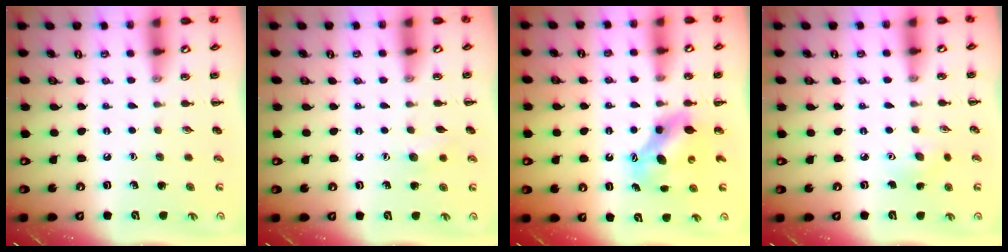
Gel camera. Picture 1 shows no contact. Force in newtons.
{"total": 5.3, "press": 5.2, "slide": 1.3}
{"total": 6.5, "press": 6.4, "slide": 0.8}
{"total": 3.9, "press": 3.7, "slide": 1.0}